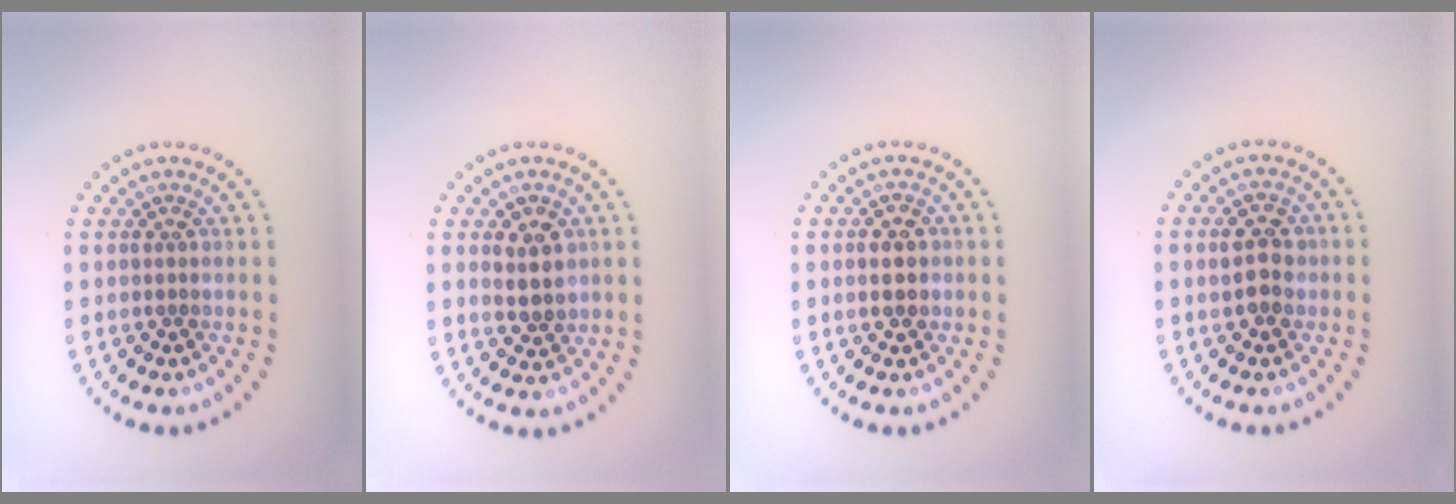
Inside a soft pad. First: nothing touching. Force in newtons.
{"total": 2.5, "press": 2.4, "slide": 0.3}
{"total": 2.9, "press": 2.9, "slide": 0.2}
{"total": 2.7, "press": 2.7, "slide": 0.0}